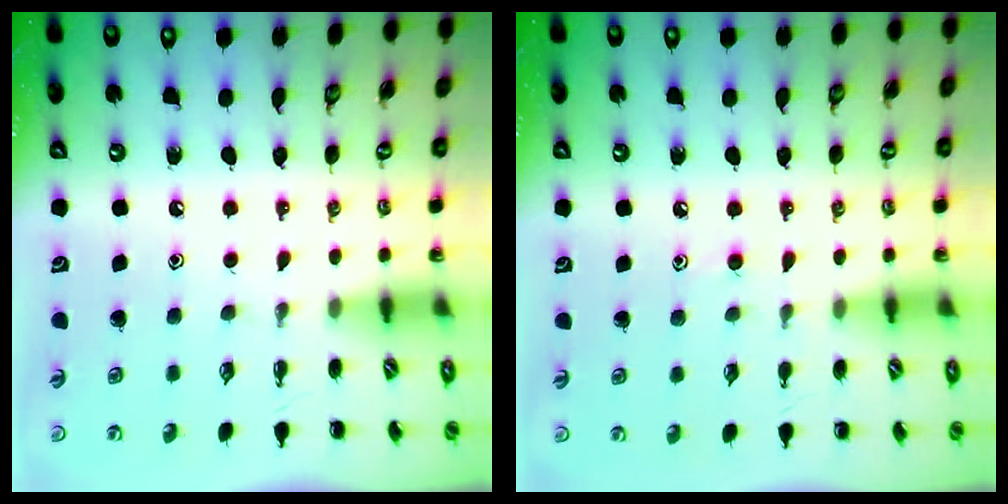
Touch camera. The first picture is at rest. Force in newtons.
{"total": 6.0, "press": 5.7, "slide": 2.0}